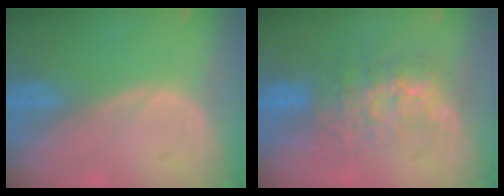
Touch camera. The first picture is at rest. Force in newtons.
{"total": 8.0, "press": 7.8, "slide": 1.8}